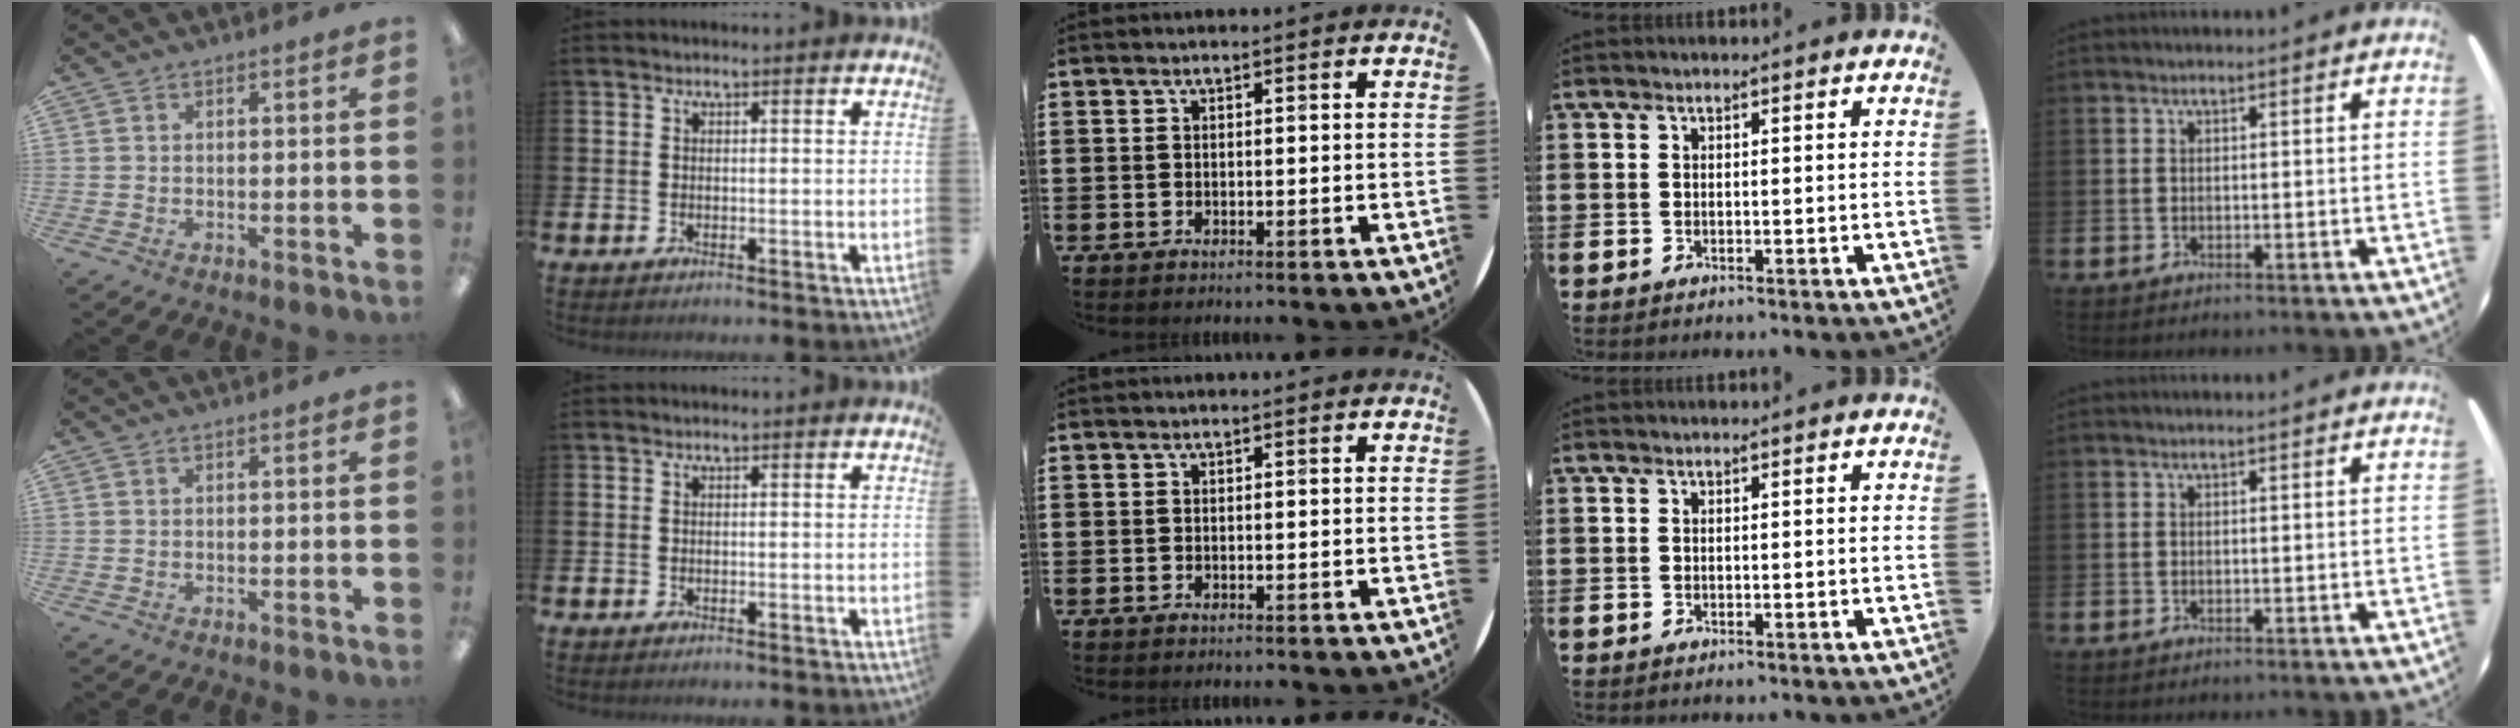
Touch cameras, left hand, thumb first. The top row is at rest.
{}